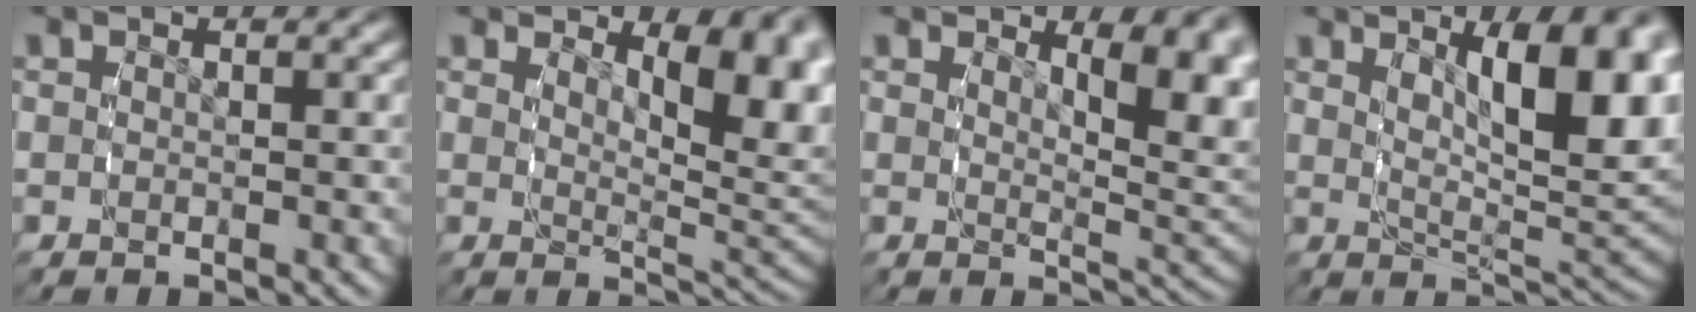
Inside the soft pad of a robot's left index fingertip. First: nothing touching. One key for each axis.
{"total": 6.3, "fx": 2.5, "fy": 2.0, "fz": 5.4, "tx": -0.048, "ty": -0.008, "tz": 0.042}
{"total": 5.3, "fx": 2.3, "fy": 1.3, "fz": 4.6, "tx": -0.034, "ty": -0.009, "tz": 0.040}
{"total": 9.2, "fx": 2.4, "fy": 3.0, "fz": 8.3, "tx": -0.113, "ty": -0.014, "tz": 0.049}